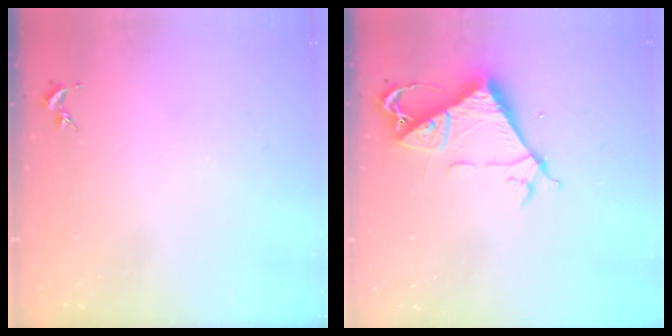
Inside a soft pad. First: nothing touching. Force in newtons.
{"total": 7.5, "press": 7.5, "slide": 0.1}